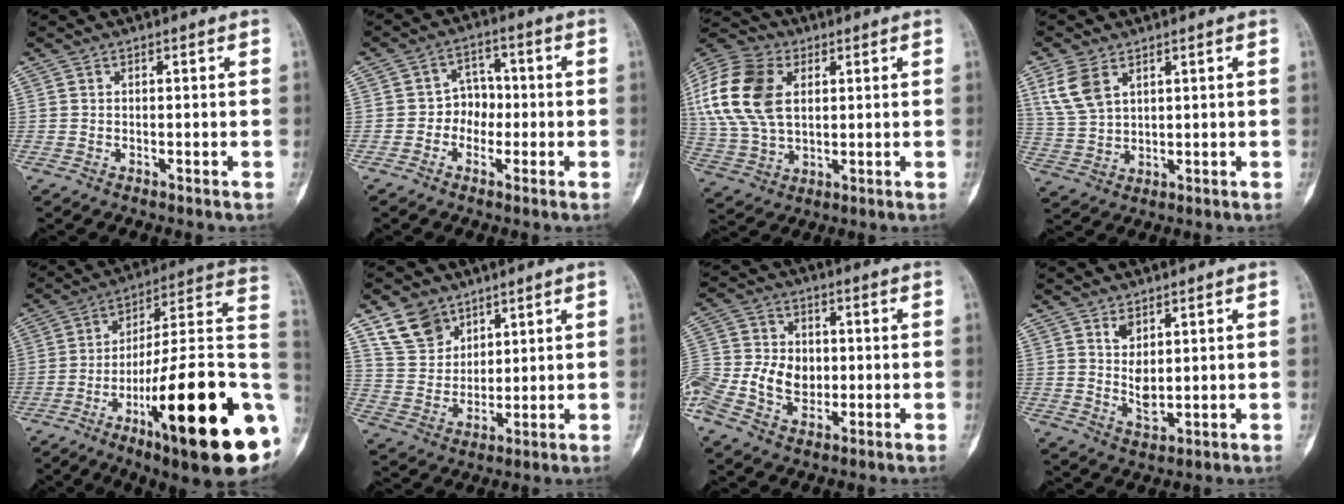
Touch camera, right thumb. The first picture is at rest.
{"total": 5.4, "force": [-1.1, 4.6, 2.6], "torque": [0.001, 0.019, -0.032]}
{"total": 18.8, "force": [4.6, 12.4, 13.4], "torque": [-0.286, 0.004, 0.085]}
{"total": 7.8, "force": [3.9, 4.6, 5.0], "torque": [-0.100, -0.008, 0.089]}
{"total": 29.7, "force": [-9.4, 6.6, 27.4], "torque": [-0.342, 0.035, -0.141]}
{"total": 9.7, "force": [6.4, 6.7, 2.9], "torque": [-0.031, -0.031, 0.132]}
{"total": 13.8, "force": [-2.9, 10.1, 8.9], "torque": [-0.187, 0.018, -0.052]}
{"total": 5.0, "force": [1.9, 2.8, 3.7], "torque": [-0.055, -0.020, 0.042]}